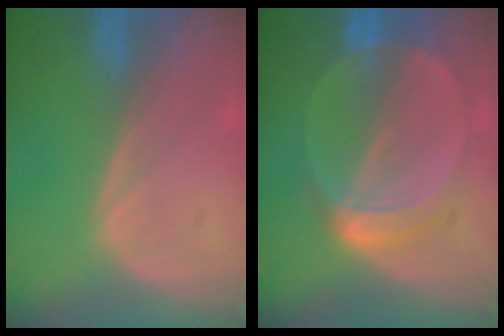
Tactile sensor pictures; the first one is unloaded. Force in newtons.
{"total": 6.3, "press": 5.6, "slide": 2.7}